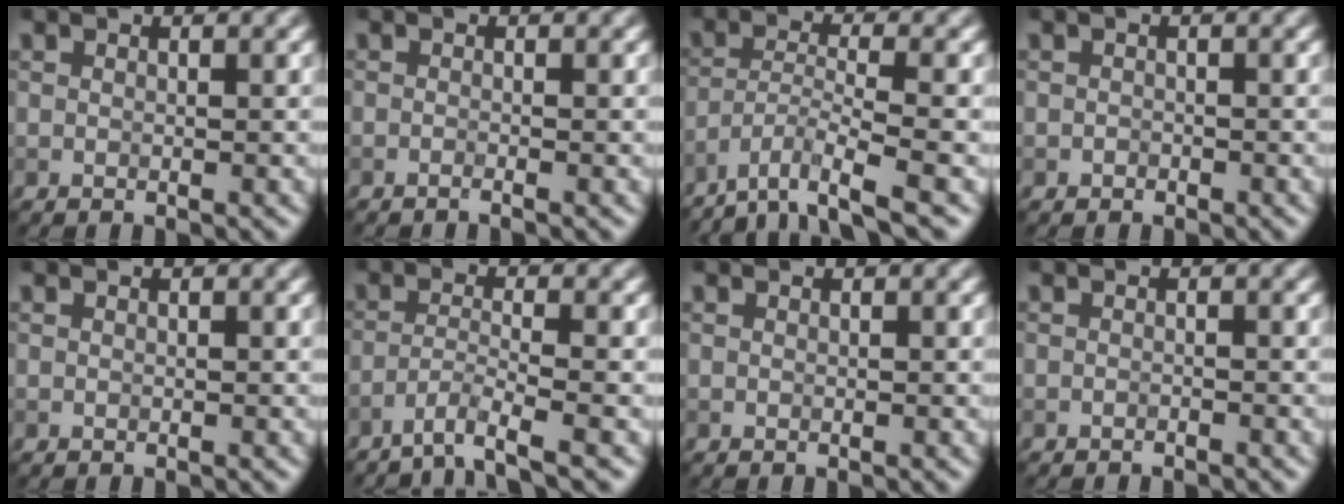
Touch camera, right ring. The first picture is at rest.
{"total": 0.7, "force": [-0.5, 0.0, 0.5], "torque": [-0.009, -0.003, -0.012]}
{"total": 5.5, "force": [-4.2, 0.9, 3.5], "torque": [-0.055, -0.002, -0.087]}
{"total": 0.5, "force": [-0.3, 0.4, 0.0], "torque": [0.002, 0.000, -0.006]}
{"total": 0.0}
{"total": 2.9, "force": [-2.1, 0.2, 2.0], "torque": [-0.035, 0.003, -0.054]}
{"total": 0.0}
{"total": 0.6, "force": [-0.5, 0.0, 0.1], "torque": [-0.002, 0.000, -0.011]}